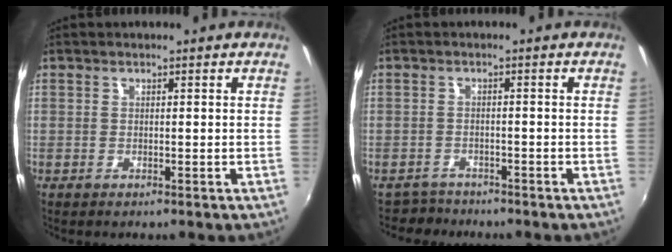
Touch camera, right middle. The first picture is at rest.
{"total": 2.7, "force": [-2.4, 1.1, -0.5], "torque": [0.001, 0.005, -0.043]}